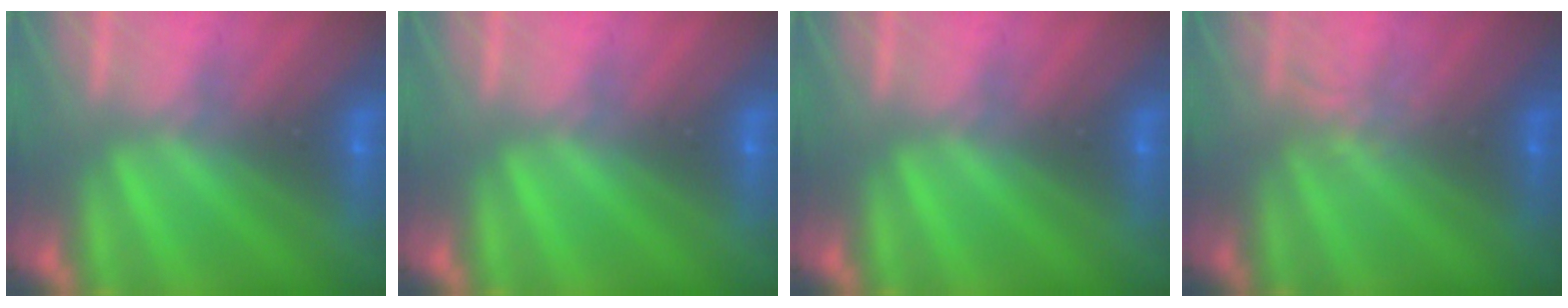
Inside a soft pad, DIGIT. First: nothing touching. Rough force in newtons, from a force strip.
{"total": 0.0}
{"total": 0.0}
{"total": 1.8}